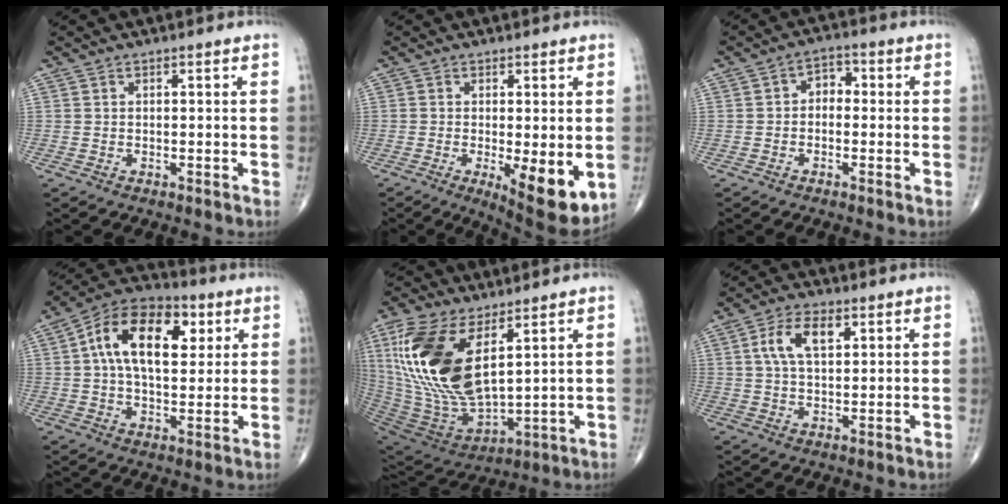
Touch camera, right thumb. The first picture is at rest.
{"total": 10.1, "force": [-2.2, 3.2, 9.3], "torque": [-0.127, -0.024, -0.025]}
{"total": 3.7, "force": [-0.2, 2.8, 2.5], "torque": [-0.018, 0.017, -0.018]}
{"total": 17.1, "force": [4.4, 9.7, 13.3], "torque": [-0.198, 0.011, 0.065]}
{"total": 22.8, "force": [7.5, 10.9, 18.6], "torque": [-0.388, -0.036, 0.153]}
{"total": 7.5, "force": [2.4, 3.9, 5.9], "torque": [-0.111, 0.004, 0.044]}